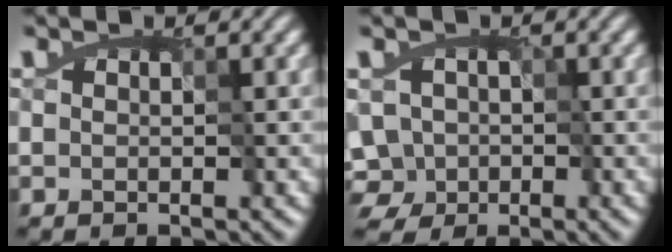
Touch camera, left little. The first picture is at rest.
{"total": 4.2, "force": [-1.7, 3.6, 1.4], "torque": [-0.025, 0.002, -0.042]}